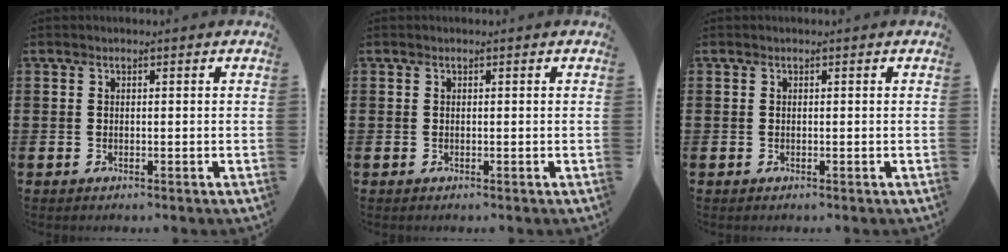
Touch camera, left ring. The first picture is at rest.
{"total": 0.0}
{"total": 0.0}